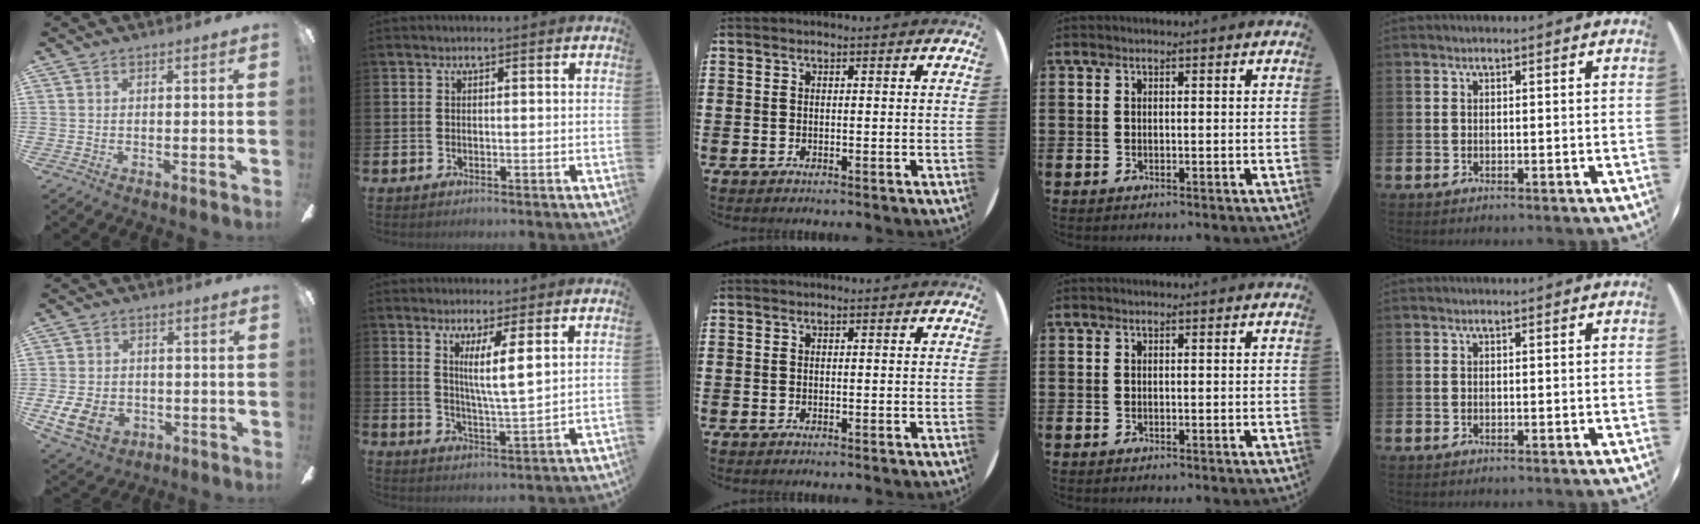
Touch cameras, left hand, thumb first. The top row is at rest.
{"thumb": {"total": 9.5, "force": [-3.1, 7.1, 5.6], "torque": [-0.128, 0.012, -0.056]}, "index": {"total": 5.3, "force": [3.7, 0.0, 3.9], "torque": [-0.068, -0.027, 0.056]}}